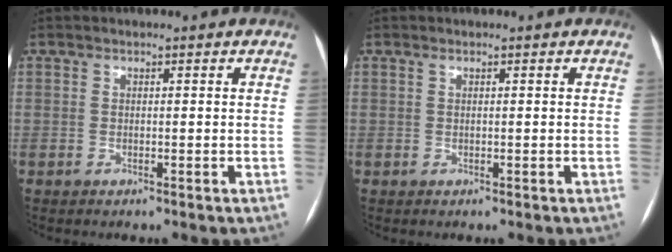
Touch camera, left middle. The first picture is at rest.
{"total": 0.0}